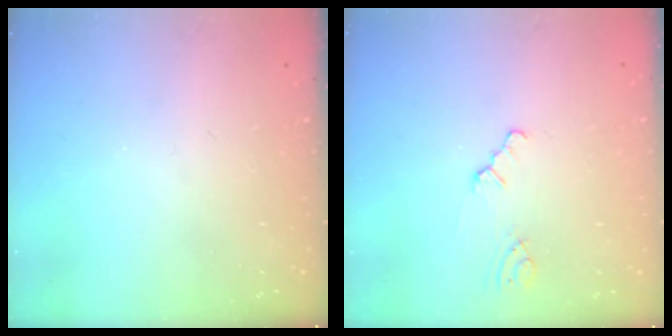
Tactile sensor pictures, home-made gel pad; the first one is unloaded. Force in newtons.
{"total": 1.1, "press": 1.1, "slide": 0.3}